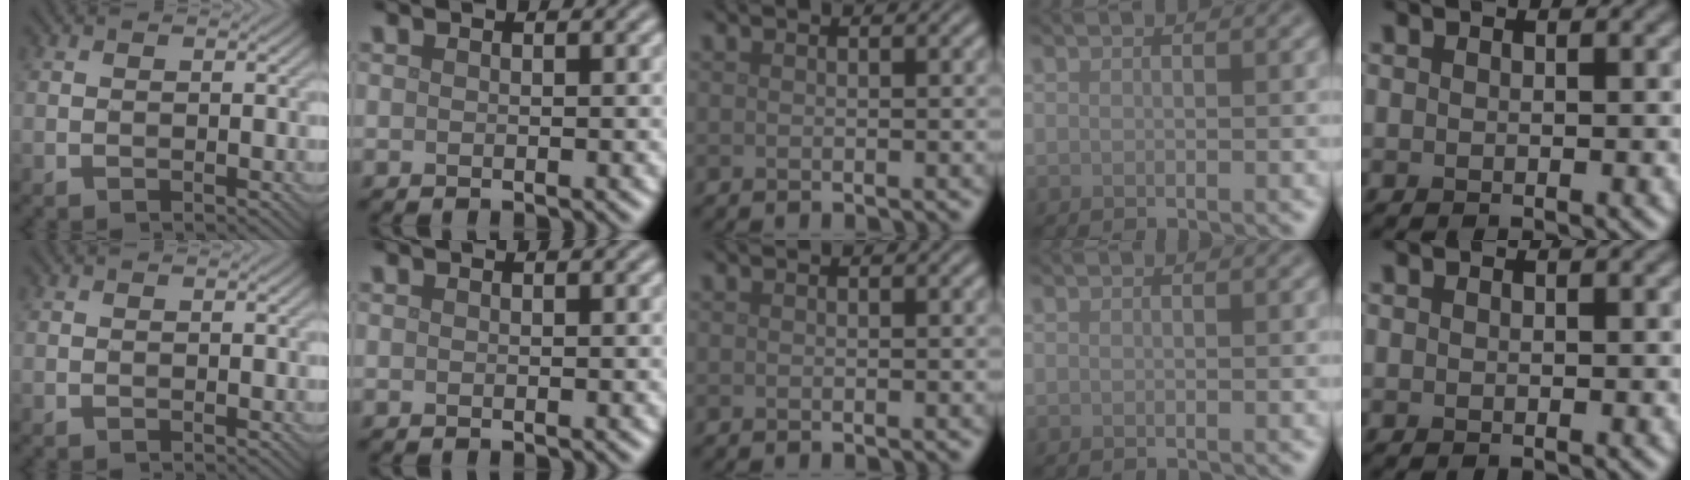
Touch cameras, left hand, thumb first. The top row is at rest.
{}